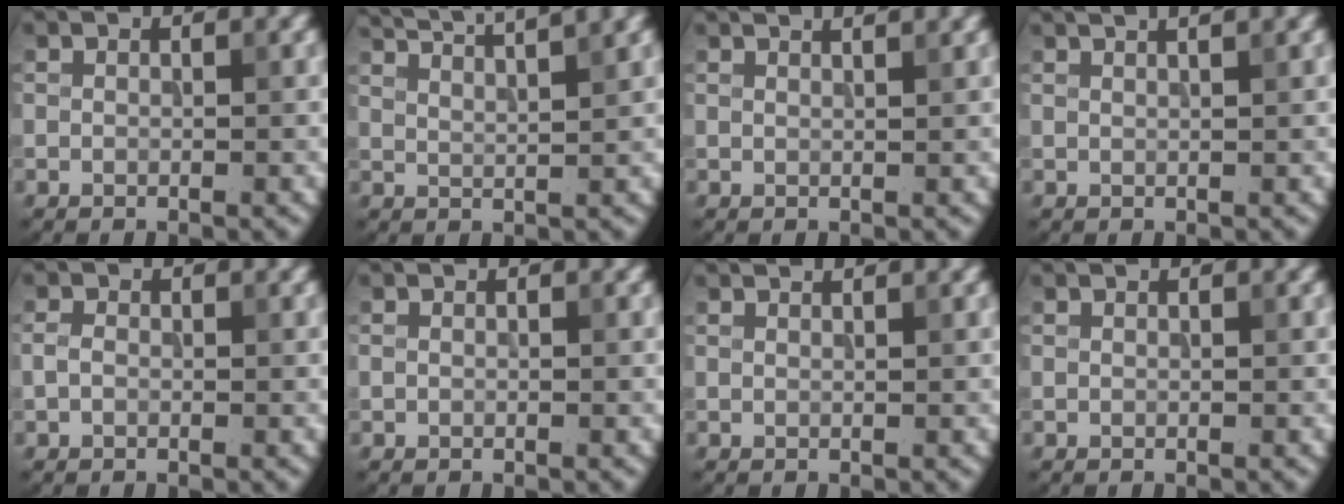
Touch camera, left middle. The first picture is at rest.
{"total": 7.1, "force": [5.9, 1.2, 3.8], "torque": [-0.046, 0.037, 0.059]}
{"total": 2.7, "force": [2.1, 0.7, 1.5], "torque": [-0.005, 0.018, 0.003]}
{"total": 3.0, "force": [2.1, 0.9, 2.0], "torque": [-0.008, 0.018, 0.006]}
{"total": 1.0, "force": [-0.3, 0.7, 0.6], "torque": [-0.015, 0.004, -0.010]}
{"total": 0.0}
{"total": 0.5, "force": [0.5, -0.3, 0.0], "torque": [-0.002, 0.003, 0.011]}
{"total": 0.0}